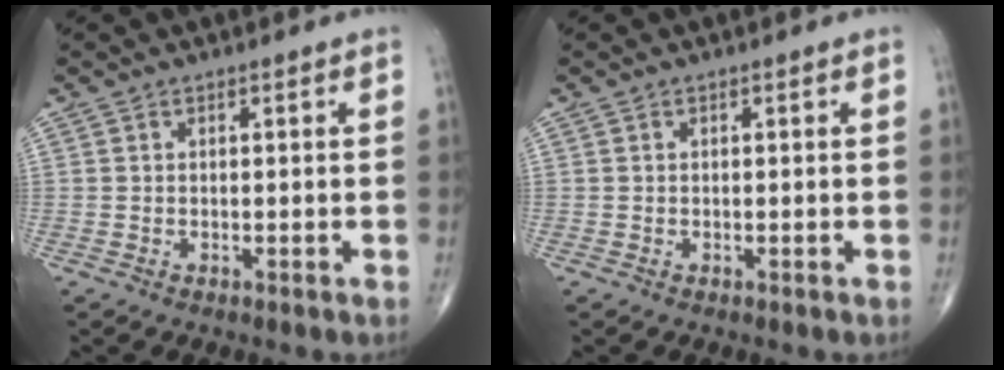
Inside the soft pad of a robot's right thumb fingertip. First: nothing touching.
{"total": 0.0}